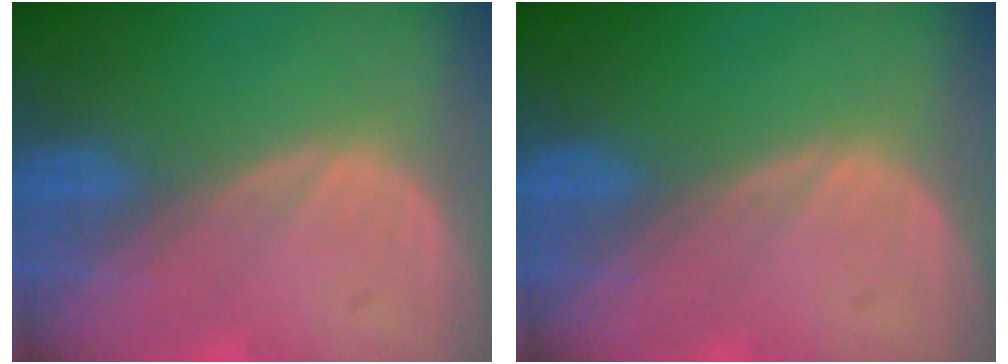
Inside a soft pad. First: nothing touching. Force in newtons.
{"total": 0.0}